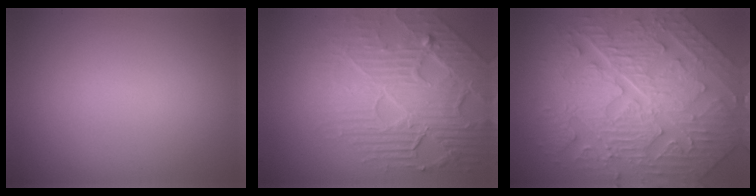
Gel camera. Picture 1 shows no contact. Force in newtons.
{"total": 8.4, "press": 5.7, "slide": 6.1}
{"total": 11.5, "press": 7.9, "slide": 8.4}